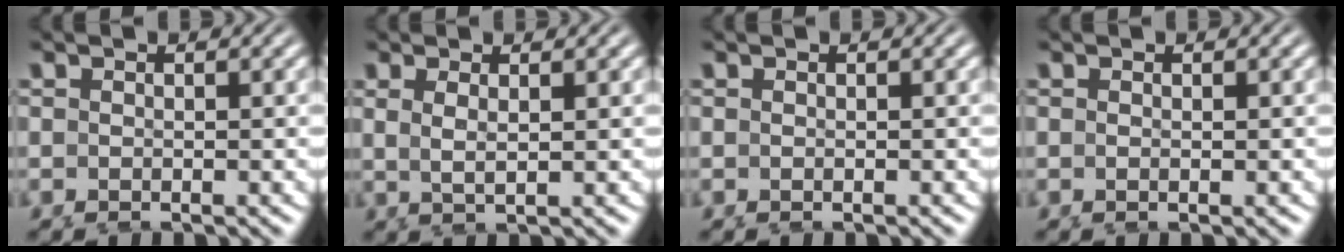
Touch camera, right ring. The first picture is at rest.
{"total": 1.7, "force": [1.2, -0.7, 1.1], "torque": [-0.020, -0.005, 0.027]}
{"total": 0.0}
{"total": 0.5, "force": [0.0, -0.3, 0.4], "torque": [-0.009, -0.003, 0.003]}